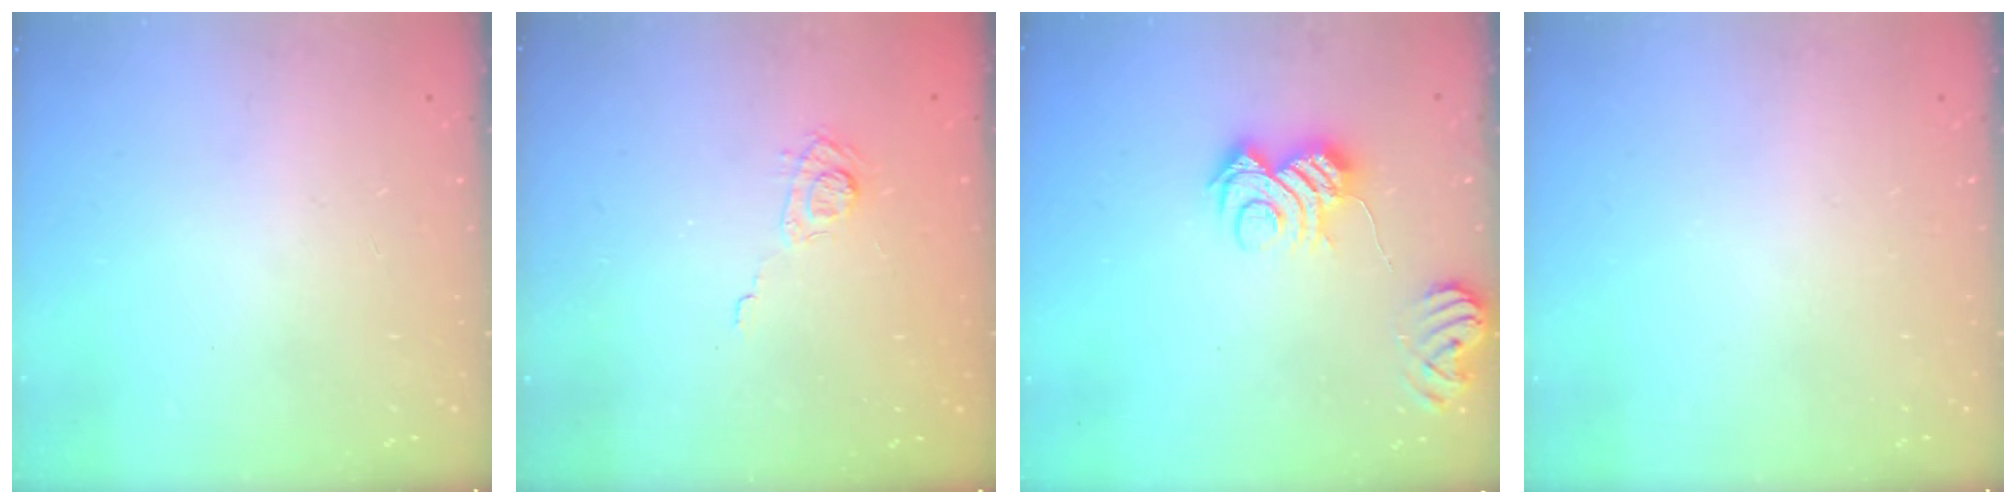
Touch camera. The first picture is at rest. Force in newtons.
{"total": 5.7, "press": 5.5, "slide": 1.6}
{"total": 9.9, "press": 9.8, "slide": 1.0}
{"total": 0.0}